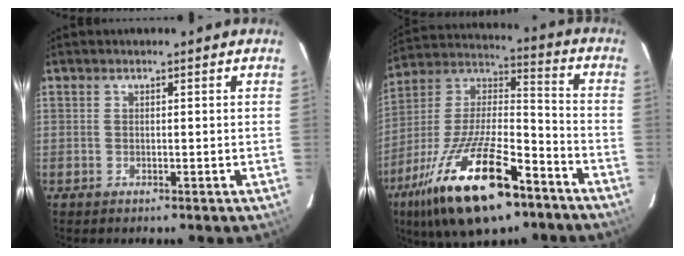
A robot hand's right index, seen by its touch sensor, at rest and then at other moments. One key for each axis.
{"total": 25.2, "fx": -14.9, "fy": 9.1, "fz": 18.2, "tx": -0.348, "ty": -0.022, "tz": -0.253}